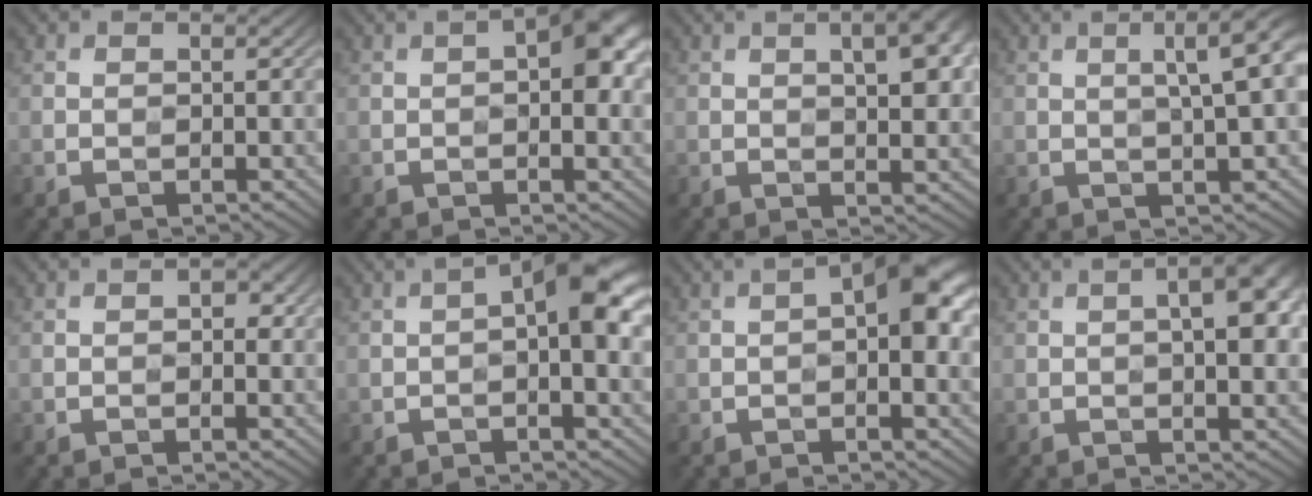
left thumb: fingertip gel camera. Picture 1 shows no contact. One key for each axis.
{"total": 6.6, "fx": 0.7, "fy": 2.5, "fz": 6.1, "tx": -0.079, "ty": 0.015, "tz": 0.004}
{"total": 8.0, "fx": 2.3, "fy": 2.8, "fz": 7.1, "tx": -0.082, "ty": 0.016, "tz": 0.027}
{"total": 7.2, "fx": 2.0, "fy": 1.5, "fz": 6.7, "tx": -0.068, "ty": 0.029, "tz": 0.023}
{"total": 1.6, "fx": 0.1, "fy": 0.8, "fz": 1.4, "tx": -0.015, "ty": 0.001, "tz": -0.001}
{"total": 8.3, "fx": 0.7, "fy": 2.5, "fz": 7.9, "tx": -0.118, "ty": 0.021, "tz": 0.003}
{"total": 7.6, "fx": 0.7, "fy": 2.7, "fz": 7.1, "tx": -0.100, "ty": 0.020, "tz": 0.004}
{"total": 7.0, "fx": 1.1, "fy": 2.0, "fz": 6.6, "tx": -0.089, "ty": 0.014, "tz": 0.011}